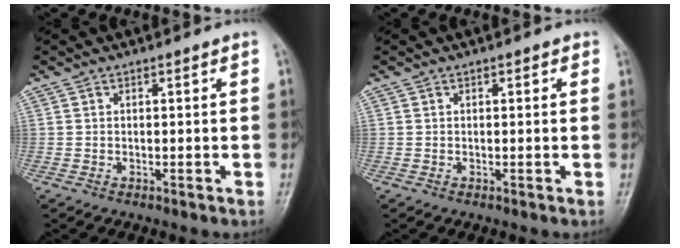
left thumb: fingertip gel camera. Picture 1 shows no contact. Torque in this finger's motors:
{"motor_torque": [-0.09, -0.04, -0.19, -0.20, 0.04]}